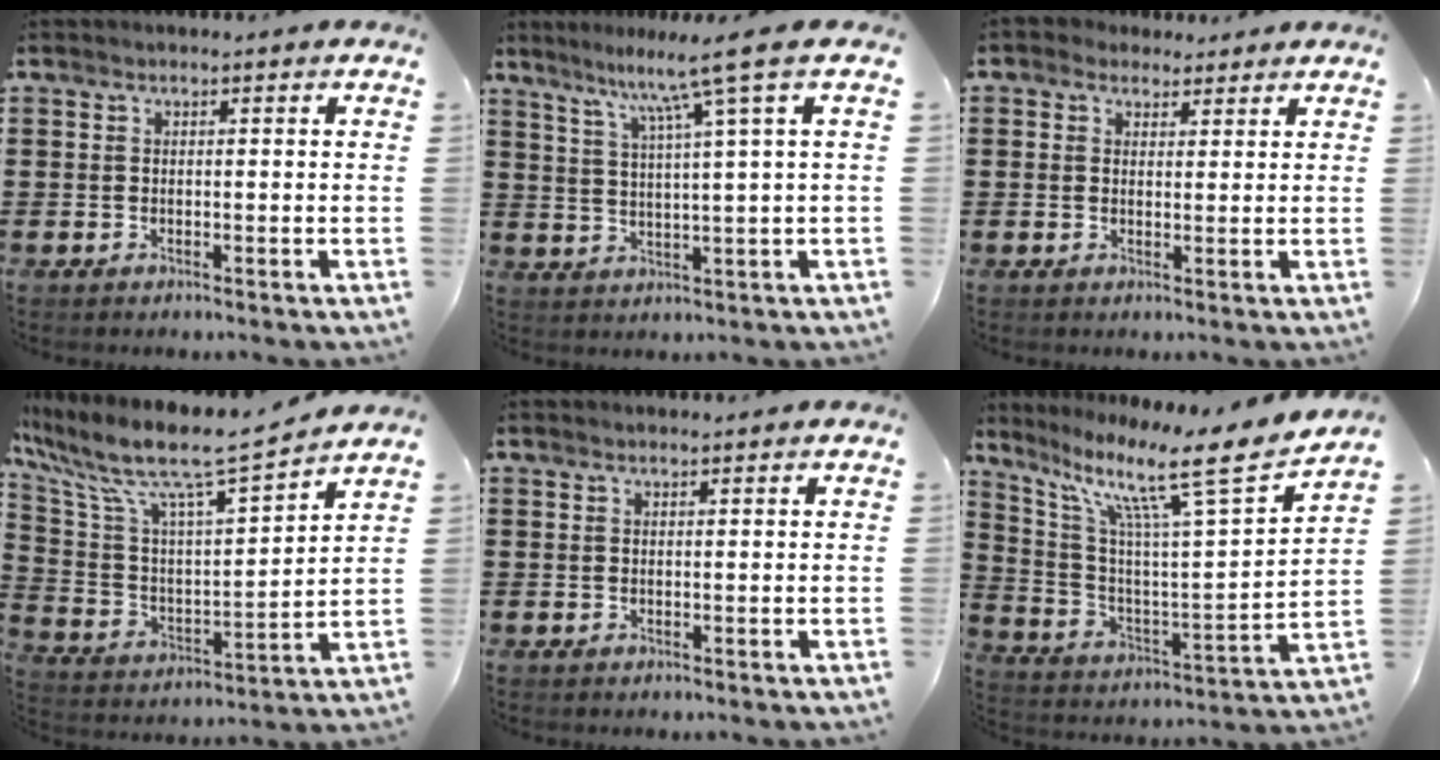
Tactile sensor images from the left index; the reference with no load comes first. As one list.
[{"total": 7.6, "force": [4.6, -1.5, 5.9], "torque": [-0.128, -0.018, 0.073]}, {"total": 2.4, "force": [1.6, 1.7, 0.2], "torque": [-0.013, 0.011, 0.031]}, {"total": 9.6, "force": [7.7, 1.2, 5.6], "torque": [-0.143, -0.059, 0.123]}, {"total": 0.9, "force": [0.8, 0.0, 0.3], "torque": [-0.007, -0.001, 0.016]}, {"total": 13.0, "force": [9.0, 1.3, 9.3], "torque": [-0.185, -0.057, 0.132]}]